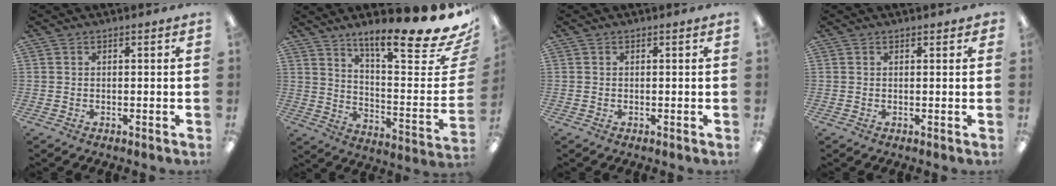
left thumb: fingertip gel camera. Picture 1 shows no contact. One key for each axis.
{"total": 18.6, "fx": 14.2, "fy": 2.4, "fz": 11.8, "tx": -0.170, "ty": -0.123, "tz": 0.221}
{"total": 0.0}
{"total": 0.6, "fx": 0.5, "fy": 0.2, "fz": 0.2, "tx": 0.003, "ty": -0.003, "tz": 0.008}